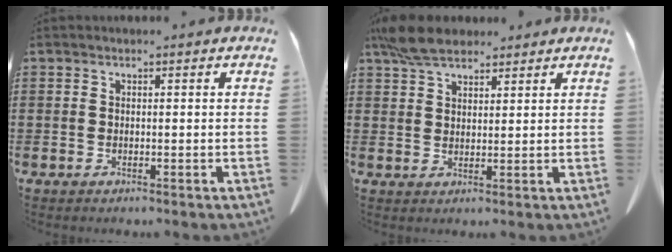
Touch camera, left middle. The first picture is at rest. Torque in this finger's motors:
{"motor_torque": [0.69, 0.55, 0.49, 0.11]}